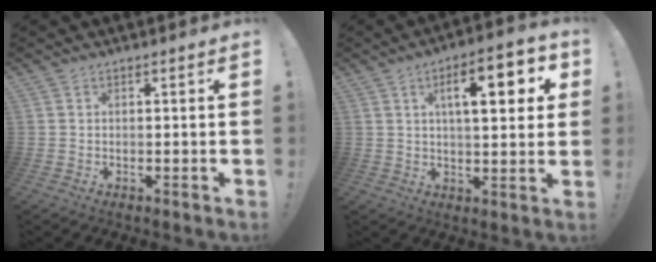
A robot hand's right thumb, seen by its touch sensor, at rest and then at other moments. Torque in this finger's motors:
{"motor_torque": [0.27, 0.49, 1.24, 0.51, 0.34]}